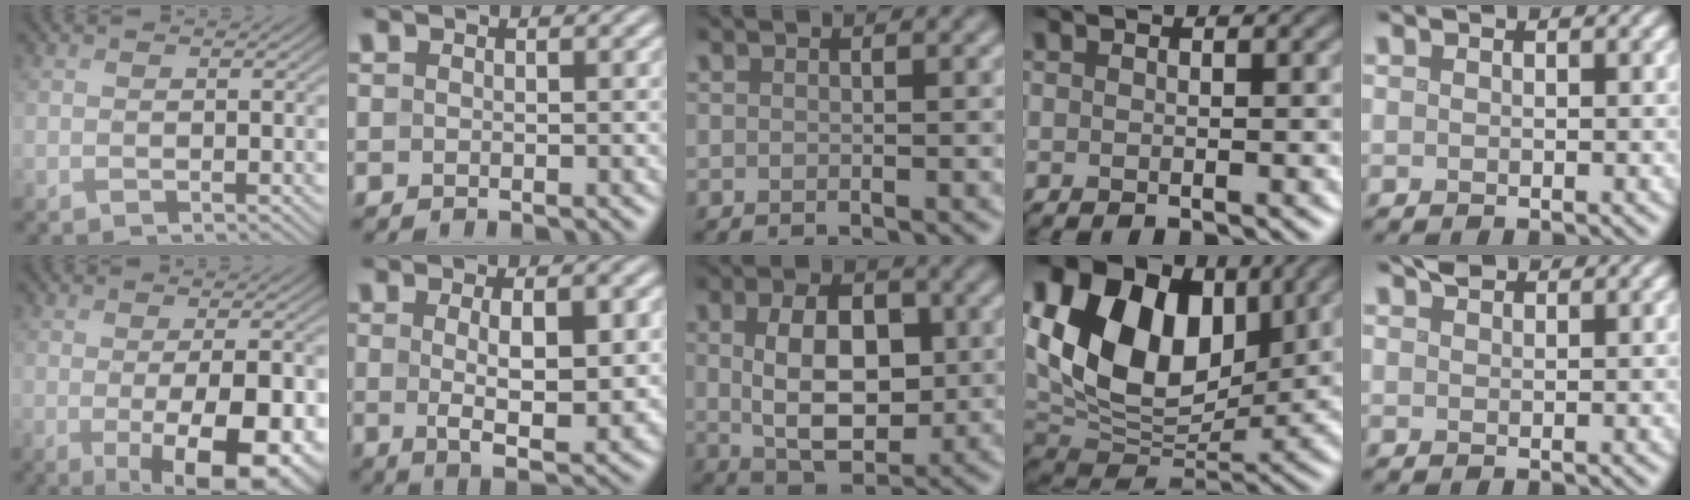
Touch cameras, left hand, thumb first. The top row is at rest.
{"thumb": {"total": 10.4, "force": [-1.9, 3.5, 9.6], "torque": [-0.118, -0.012, -0.016]}, "index": {"total": 6.9, "force": [0.3, 2.3, 6.5], "torque": [-0.105, -0.008, 0.010]}, "middle": {"total": 7.6, "force": [0.6, 4.6, 6.0], "torque": [-0.103, 0.000, 0.010]}, "ring": {"total": 15.2, "force": [5.6, 10.1, 9.9], "torque": [-0.204, 0.026, 0.102]}, "little": {"total": 1.4, "force": [1.3, 0.3, 0.4], "torque": [-0.009, 0.006, 0.025]}}